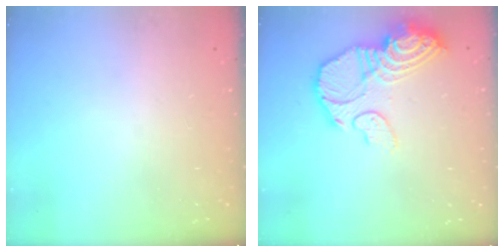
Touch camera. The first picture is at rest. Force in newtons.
{"total": 15.3, "press": 15.2, "slide": 1.4}